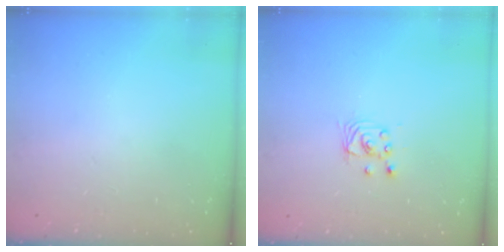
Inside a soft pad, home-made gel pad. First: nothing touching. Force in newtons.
{"total": 2.9, "press": 2.9, "slide": 0.2}